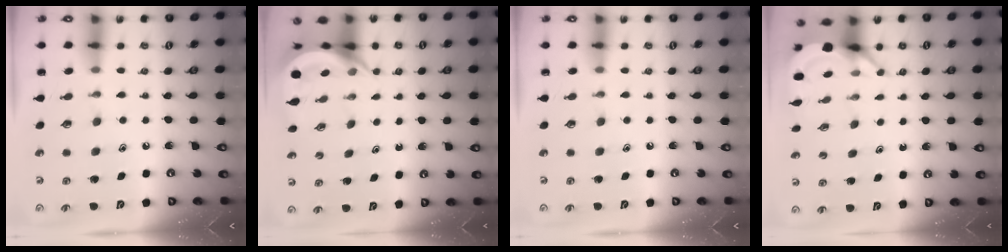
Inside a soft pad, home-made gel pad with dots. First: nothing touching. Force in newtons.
{"total": 5.8, "press": 5.8, "slide": 0.3}
{"total": 0.0}
{"total": 3.8, "press": 3.8, "slide": 0.1}